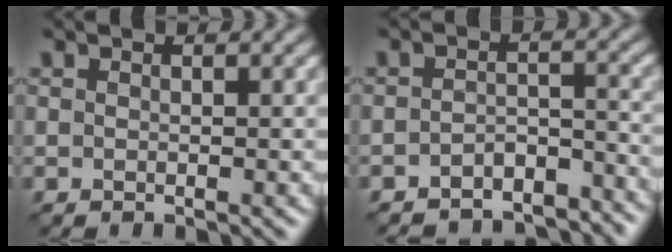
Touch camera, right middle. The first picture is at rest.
{"total": 5.1, "force": [-4.9, 1.3, 0.9], "torque": [-0.013, -0.009, -0.073]}